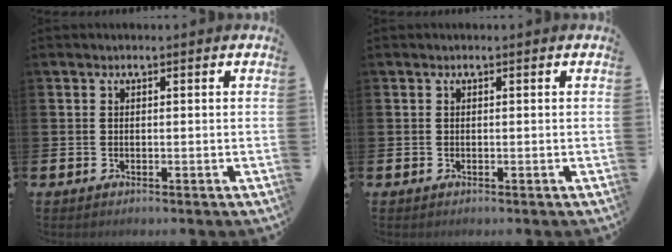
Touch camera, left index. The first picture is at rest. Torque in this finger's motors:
{"motor_torque": [0.05, 0.01, -0.01, 0.01]}